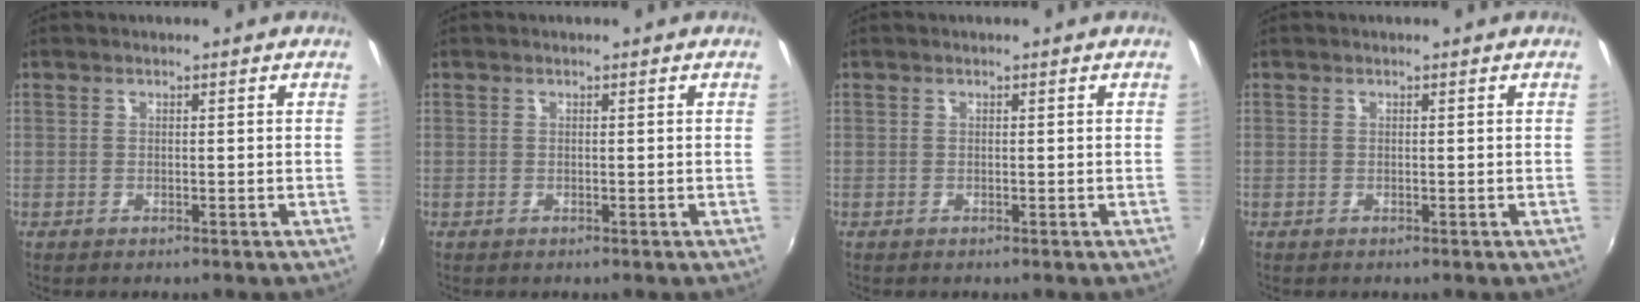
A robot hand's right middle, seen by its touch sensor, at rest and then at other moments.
{"total": 0.0}
{"total": 0.0}
{"total": 0.0}